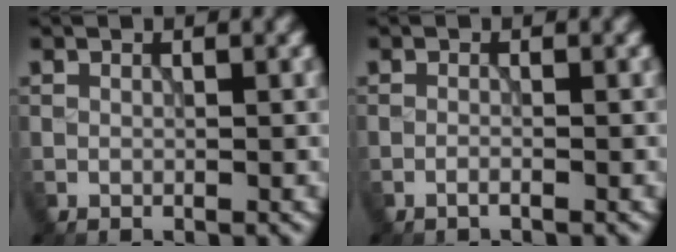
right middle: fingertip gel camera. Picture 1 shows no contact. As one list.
[{"total": 0.8, "force": [-0.5, 0.2, 0.6], "torque": [-0.007, 0.000, -0.014]}]